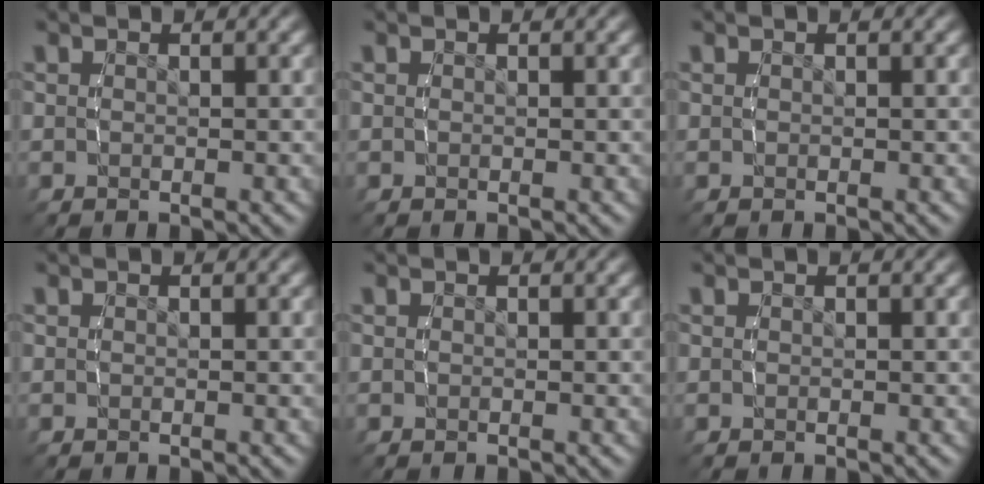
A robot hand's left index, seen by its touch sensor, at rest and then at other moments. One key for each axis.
{"total": 0.0}
{"total": 0.0}
{"total": 0.0}
{"total": 0.0}
{"total": 0.0}